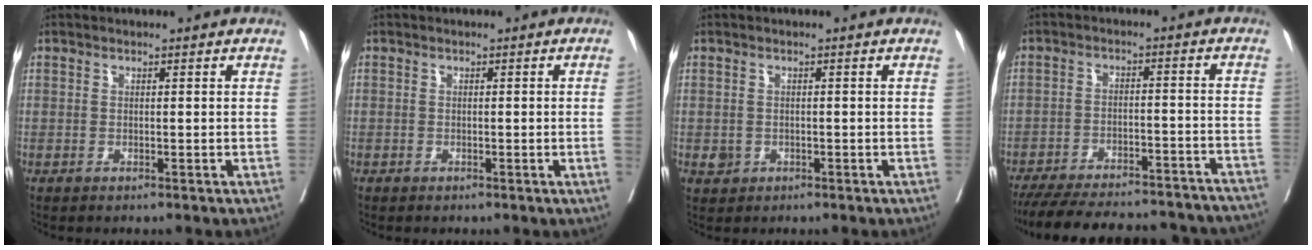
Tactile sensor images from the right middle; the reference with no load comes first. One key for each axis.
{"total": 0.8, "fx": -0.2, "fy": -0.2, "fz": 0.8, "tx": -0.014, "ty": -0.001, "tz": -0.003}
{"total": 1.5, "fx": -0.4, "fy": 1.4, "fz": 0.4, "tx": -0.005, "ty": 0.004, "tz": -0.002}
{"total": 27.7, "fx": -24.9, "fy": 5.7, "fz": 10.8, "tx": -0.168, "ty": -0.025, "tz": -0.325}